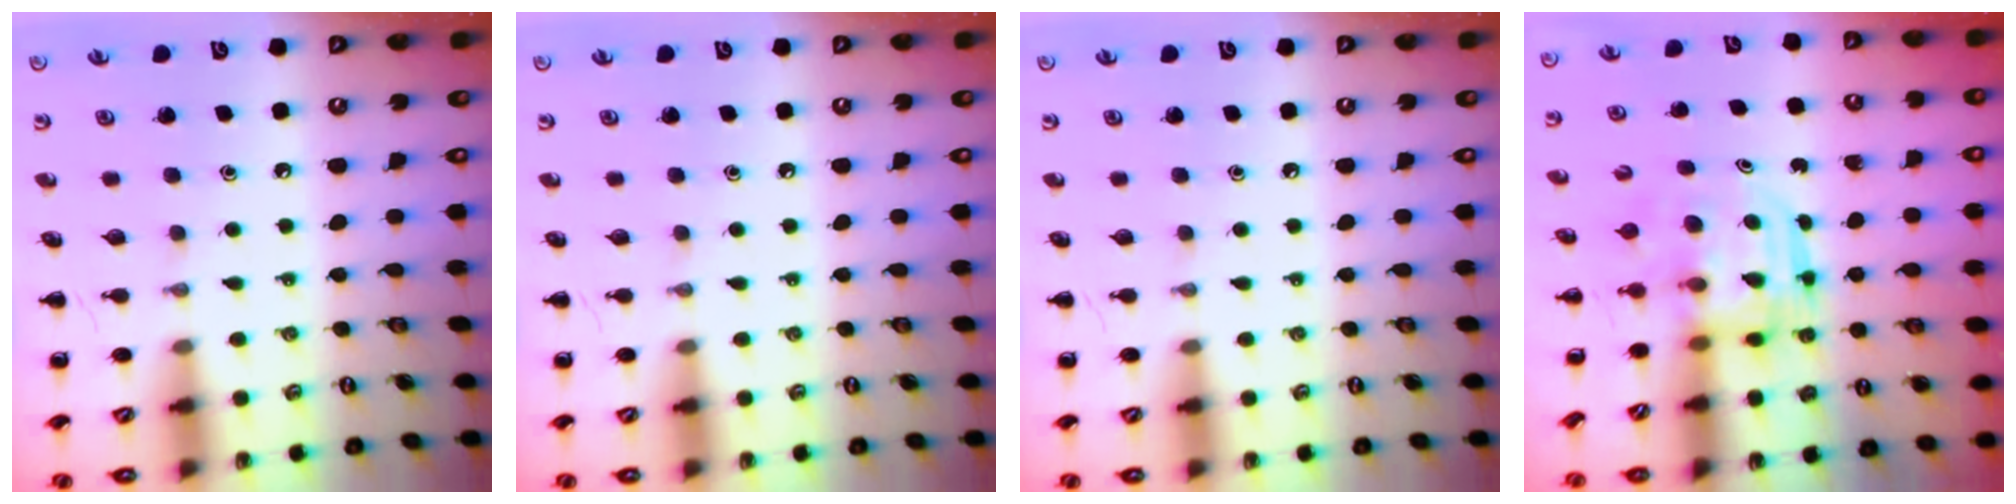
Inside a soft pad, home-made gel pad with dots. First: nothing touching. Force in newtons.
{"total": 0.0}
{"total": 0.0}
{"total": 3.1, "press": 3.1, "slide": 0.2}